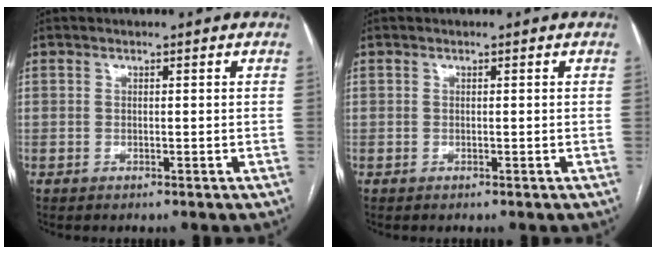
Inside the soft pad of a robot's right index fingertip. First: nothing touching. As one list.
[{"total": 0.0}]